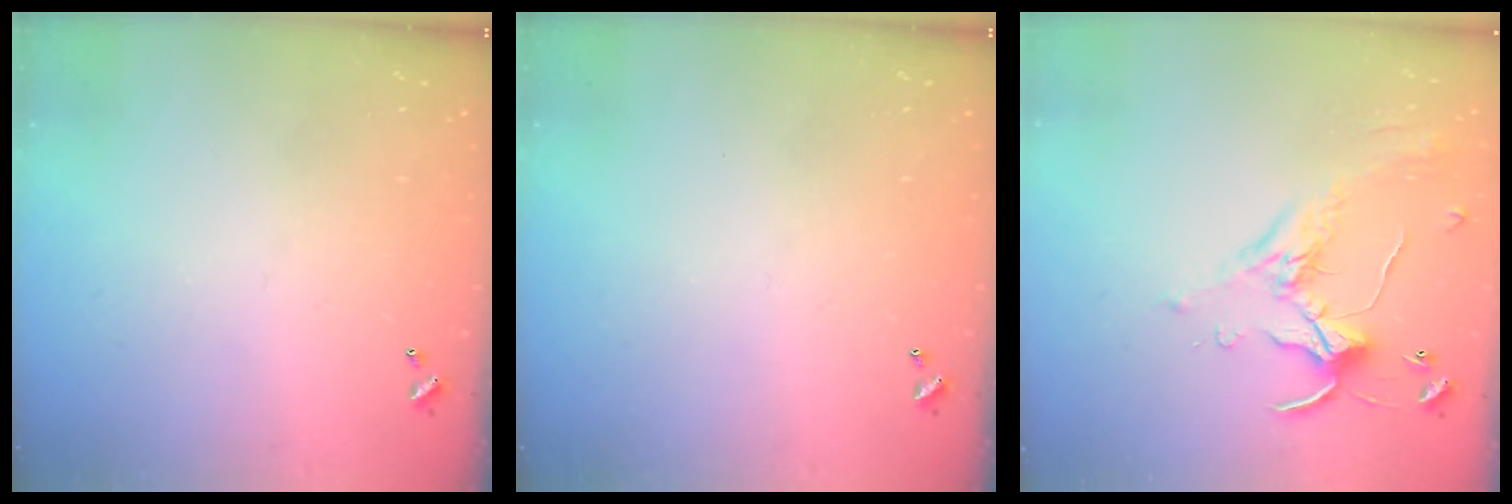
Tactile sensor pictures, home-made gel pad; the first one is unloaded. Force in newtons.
{"total": 0.0}
{"total": 1.2, "press": 0.6, "slide": 1.1}